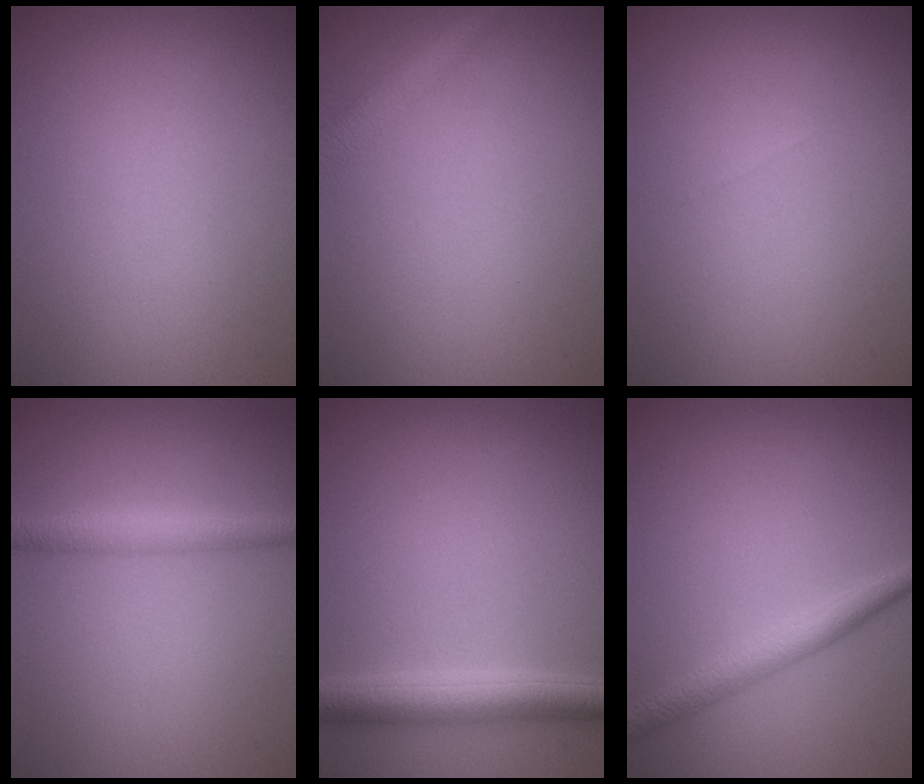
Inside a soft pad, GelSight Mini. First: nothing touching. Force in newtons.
{"total": 2.3, "press": 2.3, "slide": 0.1}
{"total": 0.0}
{"total": 2.4, "press": 2.4, "slide": 0.0}
{"total": 4.1, "press": 4.1, "slide": 0.1}
{"total": 2.5, "press": 2.5, "slide": 0.1}